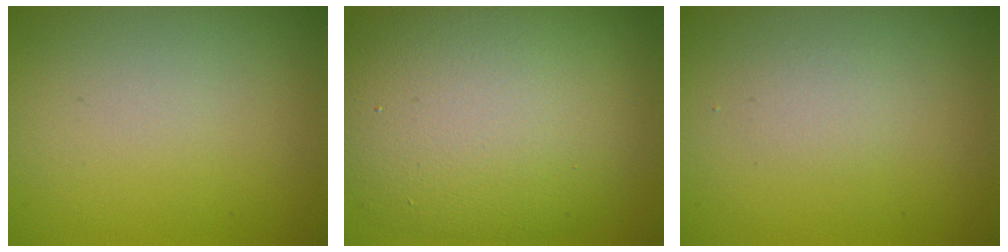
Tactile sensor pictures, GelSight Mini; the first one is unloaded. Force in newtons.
{"total": 11.9, "press": 11.9, "slide": 0.5}
{"total": 0.9, "press": 0.9, "slide": 0.2}